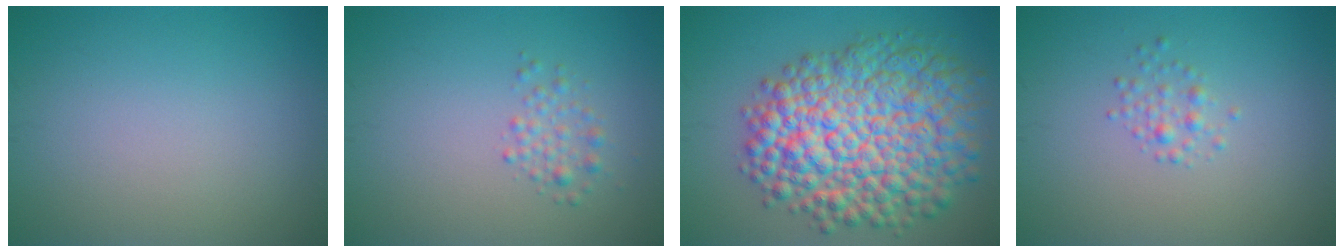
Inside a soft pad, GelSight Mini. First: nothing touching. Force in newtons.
{"total": 1.6, "press": 1.6, "slide": 0.1}
{"total": 12.5, "press": 12.5, "slide": 0.4}
{"total": 1.3, "press": 1.3, "slide": 0.0}